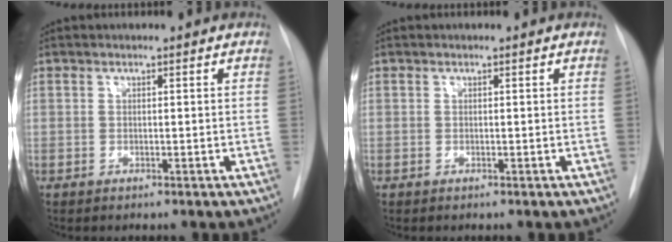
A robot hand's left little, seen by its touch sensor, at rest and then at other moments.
{"total": 0.0}